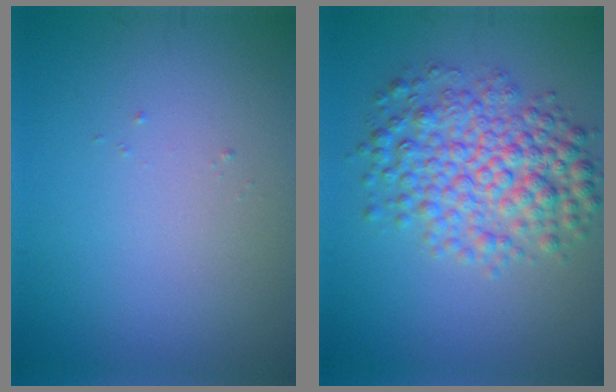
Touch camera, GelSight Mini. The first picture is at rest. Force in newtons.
{"total": 6.4, "press": 6.4, "slide": 0.1}